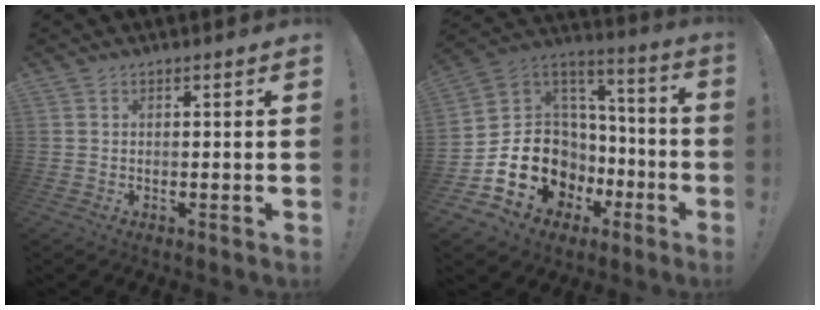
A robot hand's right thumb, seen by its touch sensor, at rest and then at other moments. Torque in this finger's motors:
{"motor_torque": [2.09, 2.47, 1.39, -1.38, 0.31]}